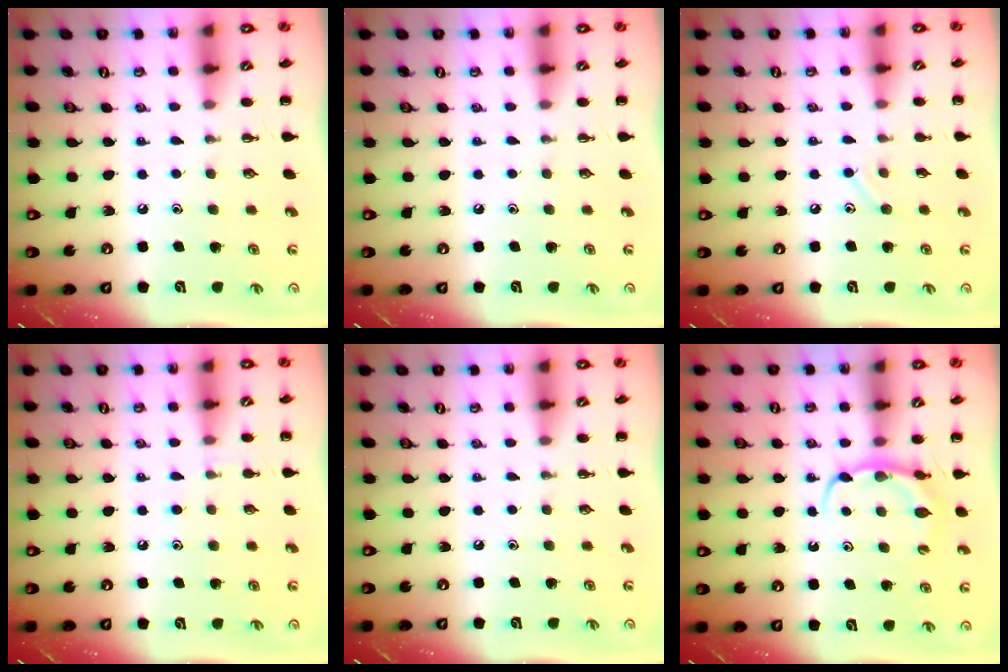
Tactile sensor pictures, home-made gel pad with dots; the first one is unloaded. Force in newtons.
{"total": 0.0}
{"total": 6.2, "press": 5.9, "slide": 1.9}
{"total": 6.0, "press": 5.8, "slide": 1.6}
{"total": 0.0}
{"total": 6.5, "press": 6.5, "slide": 0.3}